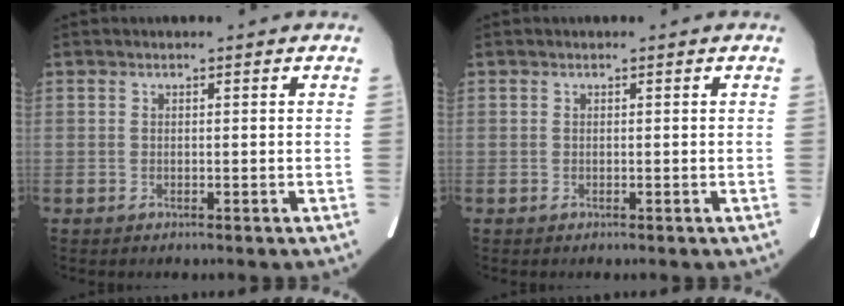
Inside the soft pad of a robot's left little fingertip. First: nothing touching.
{"total": 0.0}